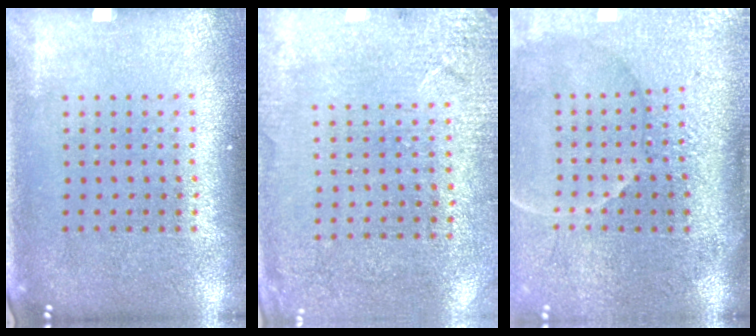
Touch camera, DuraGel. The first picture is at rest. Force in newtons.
{"total": 2.6, "press": 2.5, "slide": 0.8}
{"total": 4.5, "press": 3.9, "slide": 2.3}